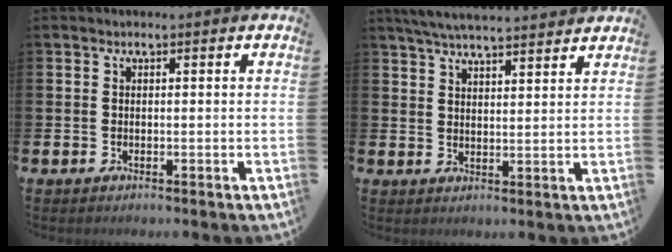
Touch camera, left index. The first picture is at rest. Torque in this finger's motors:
{"motor_torque": [0.95, -1.19, 0.56, 0.16]}